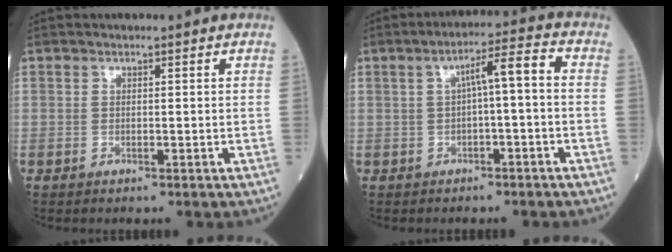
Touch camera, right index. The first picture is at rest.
{"total": 5.4, "force": [0.0, 0.7, 5.4], "torque": [-0.082, 0.024, -0.001]}